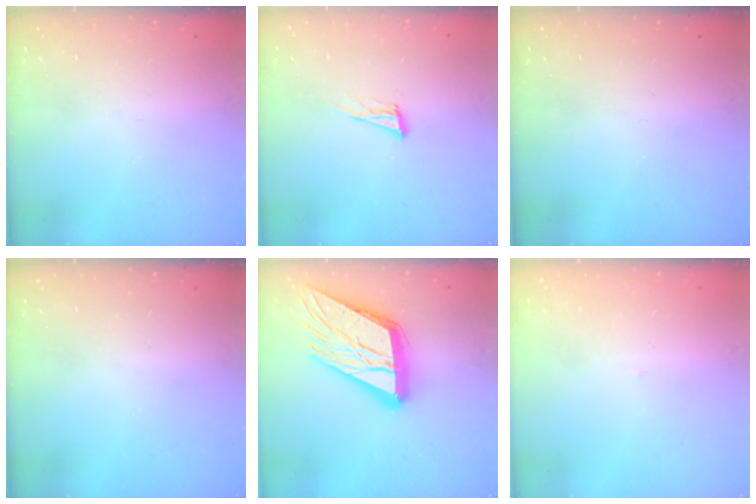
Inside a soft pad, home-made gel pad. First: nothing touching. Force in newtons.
{"total": 8.4, "press": 8.0, "slide": 2.2}
{"total": 0.0}
{"total": 0.0}
{"total": 21.6, "press": 21.4, "slide": 2.5}
{"total": 1.7, "press": 1.6, "slide": 0.1}